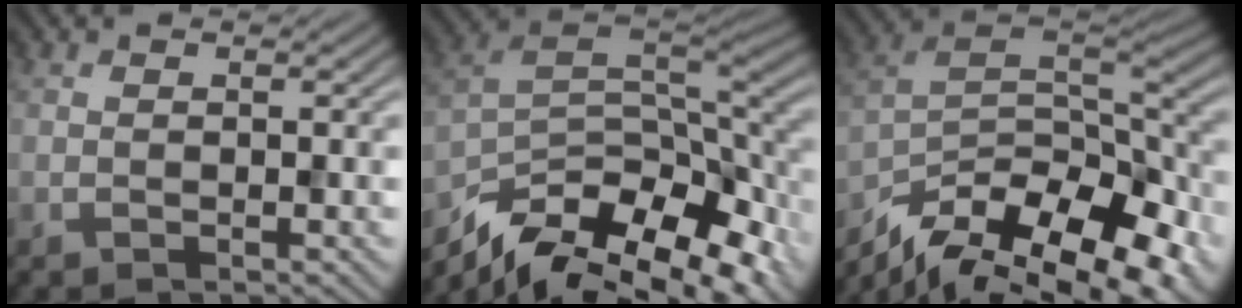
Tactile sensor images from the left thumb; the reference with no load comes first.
{"total": 15.6, "force": [-10.6, 6.3, 9.5], "torque": [-0.207, -0.026, -0.168]}
{"total": 17.2, "force": [-12.3, 6.8, 9.8], "torque": [-0.218, -0.040, -0.178]}